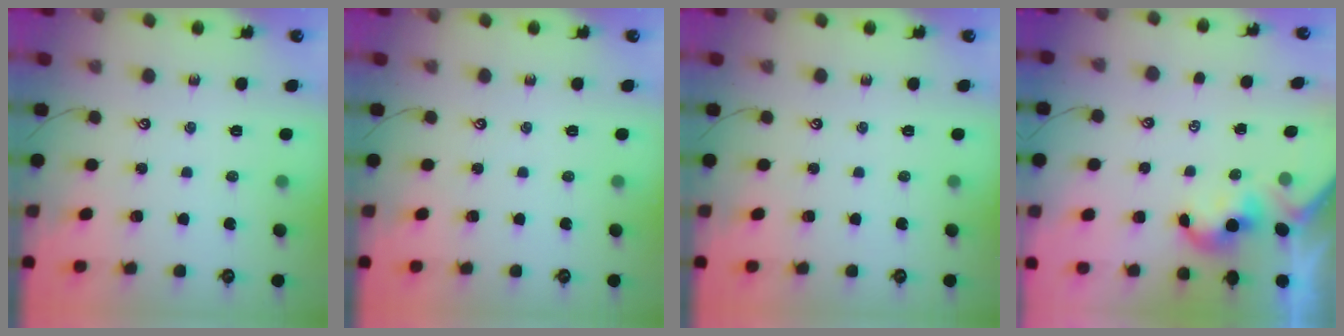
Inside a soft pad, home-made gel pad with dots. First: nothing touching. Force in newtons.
{"total": 0.0}
{"total": 0.0}
{"total": 0.0}